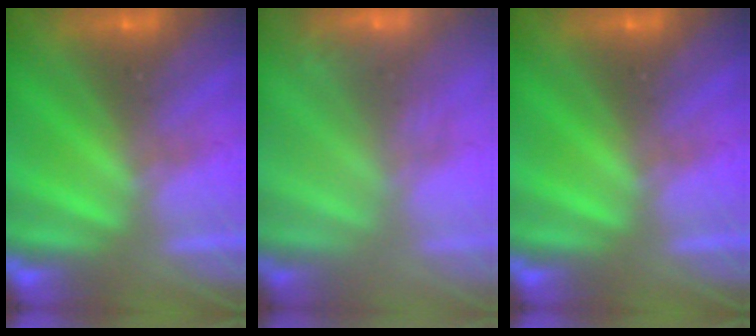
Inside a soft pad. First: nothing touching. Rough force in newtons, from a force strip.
{"total": 2.4}
{"total": 0.0}